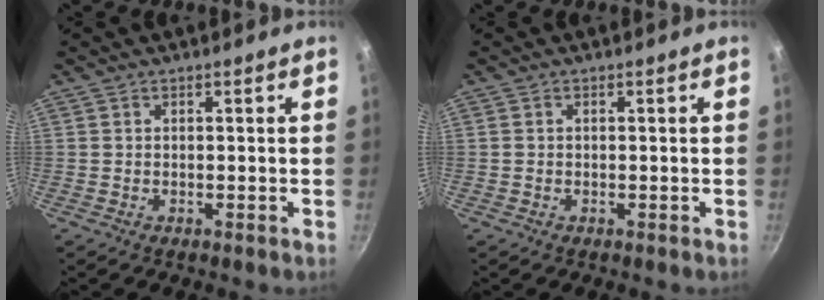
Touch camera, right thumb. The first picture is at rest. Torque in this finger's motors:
{"motor_torque": [0.01, 0.24, -0.81, 0.18, -0.02]}